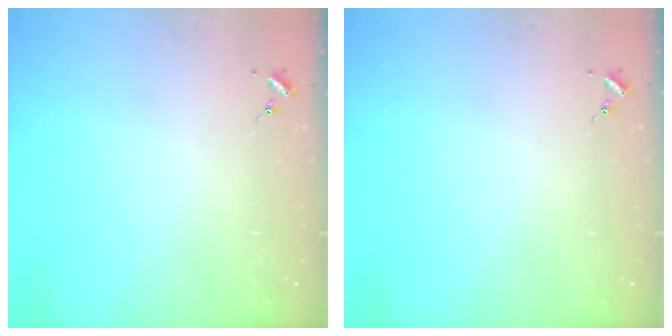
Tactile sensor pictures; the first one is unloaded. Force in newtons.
{"total": 0.0}